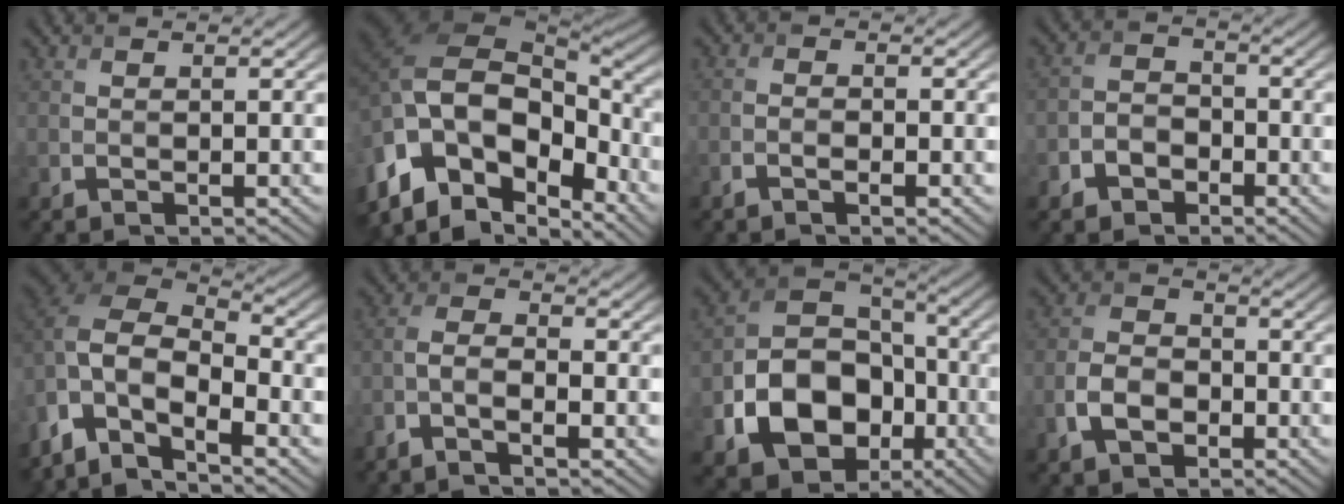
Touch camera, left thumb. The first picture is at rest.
{"total": 17.0, "force": [-3.0, 10.5, 13.0], "torque": [-0.273, -0.006, -0.033]}
{"total": 1.0, "force": [-0.6, 0.1, 0.8], "torque": [-0.018, 0.001, -0.014]}
{"total": 3.7, "force": [-2.2, 2.7, 1.2], "torque": [-0.026, 0.007, -0.049]}
{"total": 10.9, "force": [-5.2, 5.4, 7.9], "torque": [-0.193, -0.010, -0.094]}
{"total": 3.1, "force": [-1.9, 0.6, 2.4], "torque": [-0.057, 0.000, -0.047]}
{"total": 15.0, "force": [-4.6, 11.2, 8.8], "torque": [-0.190, -0.037, -0.070]}
{"total": 4.9, "force": [-1.8, 3.4, 3.0], "torque": [-0.073, 0.004, -0.038]}